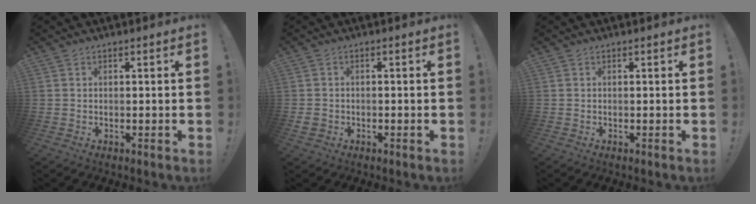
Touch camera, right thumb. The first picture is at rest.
{"total": 2.0, "force": [-0.9, 1.6, 0.8], "torque": [-0.019, 0.006, -0.015]}
{"total": 0.0}